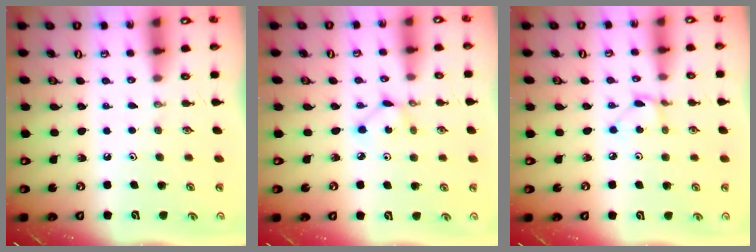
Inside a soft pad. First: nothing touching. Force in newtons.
{"total": 1.7, "press": 1.7, "slide": 0.1}
{"total": 2.3, "press": 2.3, "slide": 0.4}